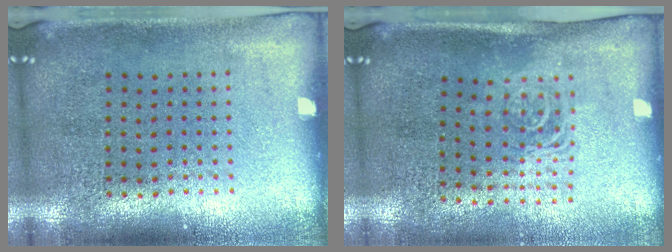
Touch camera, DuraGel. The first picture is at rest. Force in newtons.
{"total": 1.6, "press": 1.3, "slide": 1.0}